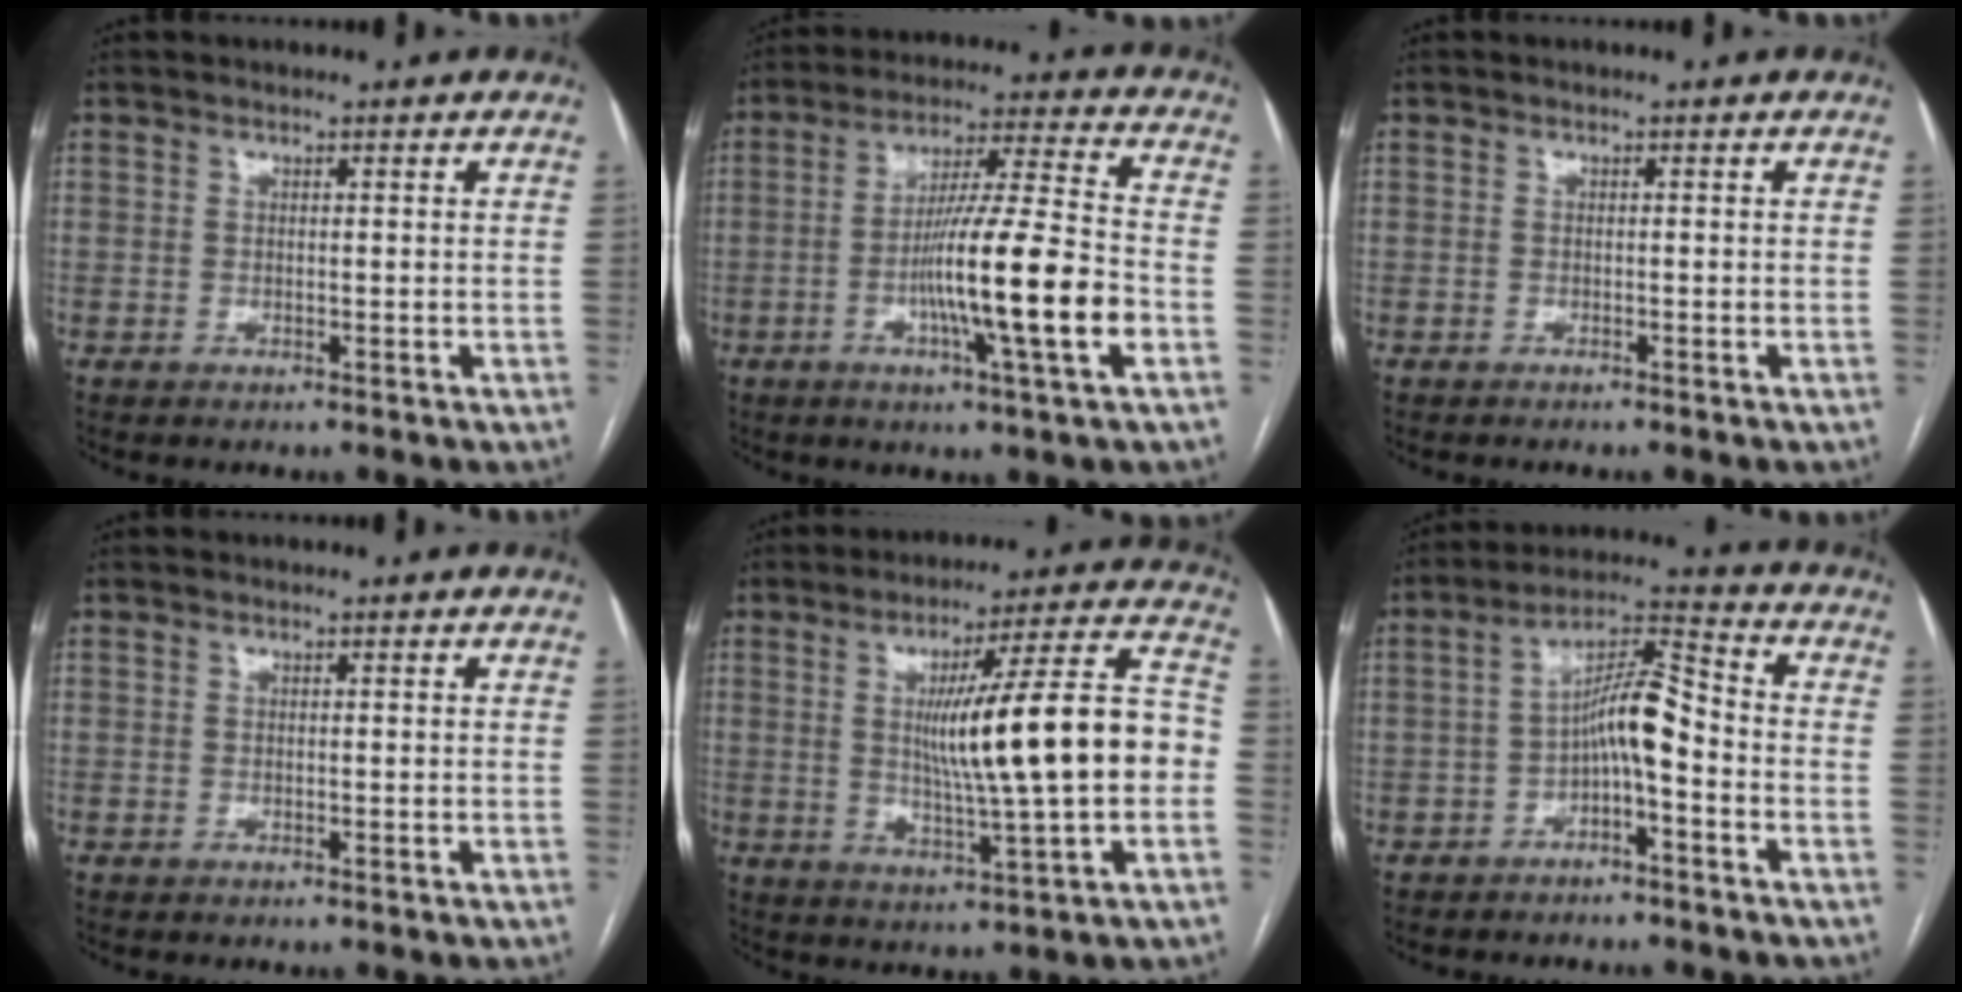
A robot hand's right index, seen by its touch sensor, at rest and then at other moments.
{"total": 15.1, "force": [-4.1, -0.5, 14.5], "torque": [-0.250, -0.006, -0.074]}
{"total": 0.8, "force": [-0.7, -0.3, 0.3], "torque": [-0.002, 0.004, -0.013]}
{"total": 0.0}
{"total": 16.9, "force": [-0.4, 0.6, 16.9], "torque": [-0.258, 0.015, -0.003]}
{"total": 7.7, "force": [-2.2, 1.5, 7.3], "torque": [-0.131, 0.029, -0.039]}